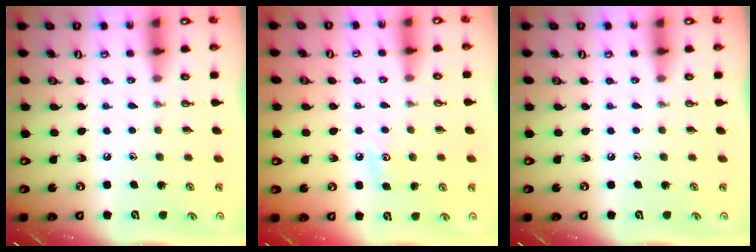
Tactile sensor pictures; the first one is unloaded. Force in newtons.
{"total": 5.6, "press": 5.6, "slide": 0.6}
{"total": 0.0}